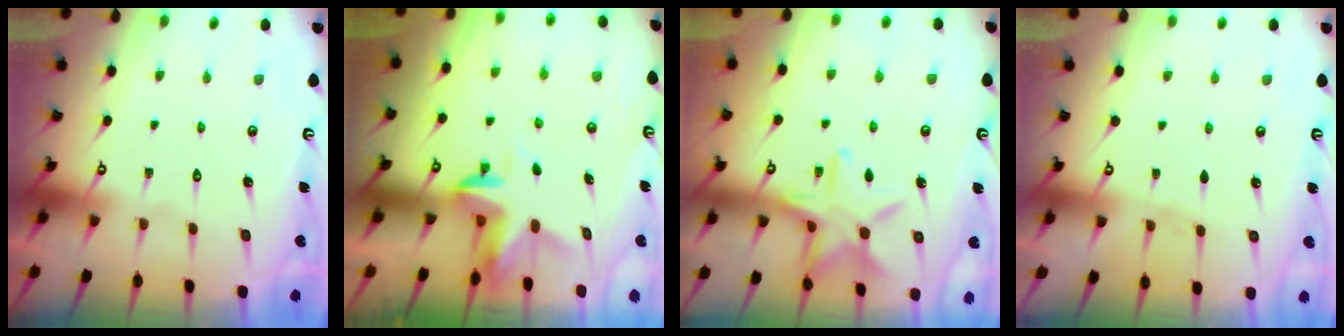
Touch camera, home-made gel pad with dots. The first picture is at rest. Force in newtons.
{"total": 3.3, "press": 3.2, "slide": 0.4}
{"total": 12.8, "press": 12.8, "slide": 0.8}
{"total": 2.9, "press": 2.9, "slide": 0.4}